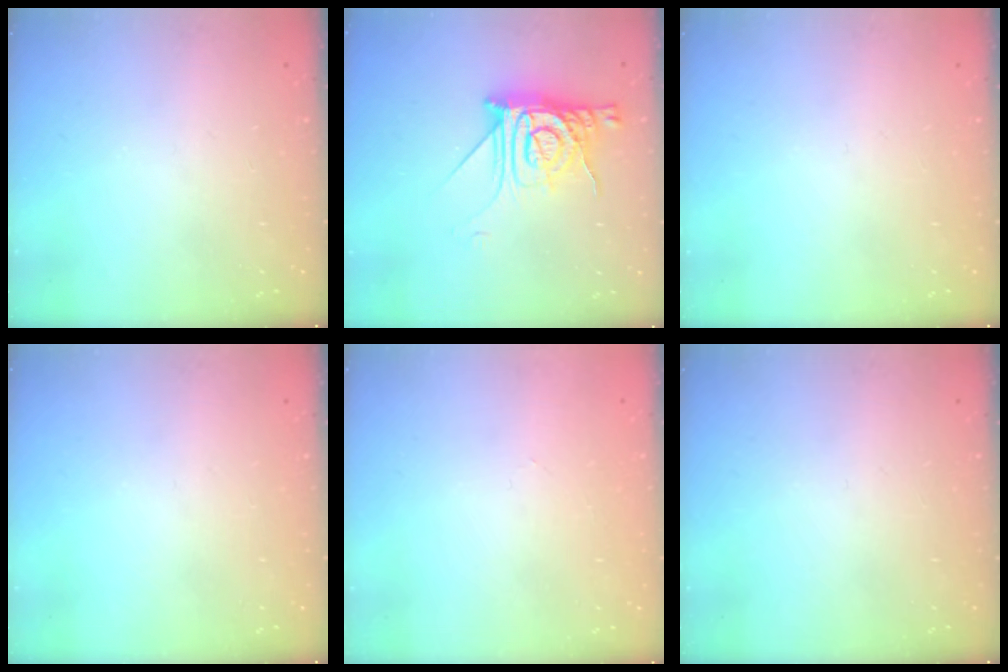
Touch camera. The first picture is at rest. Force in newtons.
{"total": 14.5, "press": 14.4, "slide": 1.5}
{"total": 0.0}
{"total": 0.0}
{"total": 0.0}
{"total": 0.0}